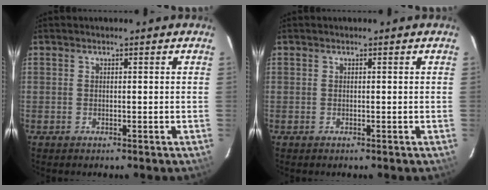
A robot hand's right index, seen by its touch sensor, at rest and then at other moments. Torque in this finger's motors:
{"motor_torque": [0.00, 0.00, 0.01, 0.00]}